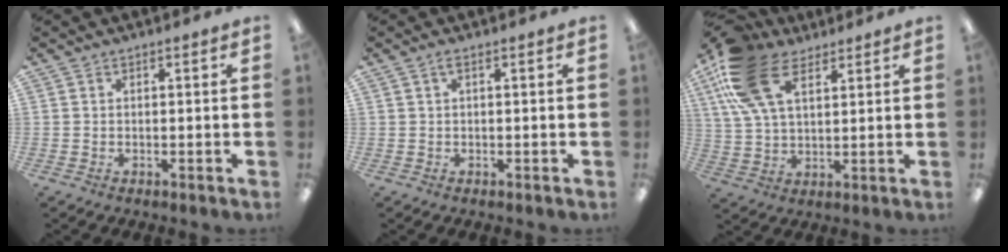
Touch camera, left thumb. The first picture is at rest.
{"total": 1.2, "force": [0.3, 0.2, 1.1], "torque": [-0.023, 0.001, 0.004]}
{"total": 18.3, "force": [9.0, 10.1, 12.4], "torque": [-0.280, -0.014, 0.163]}